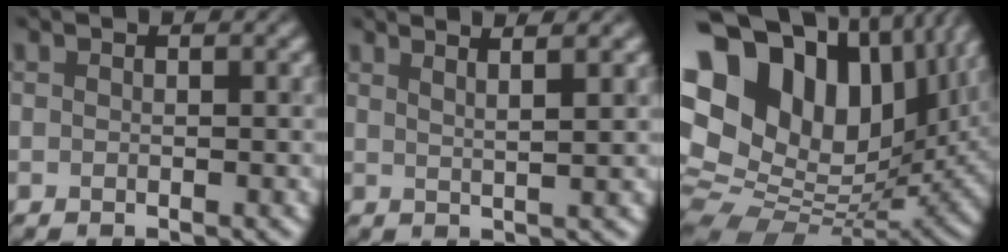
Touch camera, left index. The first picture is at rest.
{"total": 3.8, "force": [2.7, 1.0, 2.6], "torque": [-0.018, 0.019, 0.012]}
{"total": 20.9, "force": [8.0, 13.7, 13.6], "torque": [-0.263, 0.044, 0.160]}